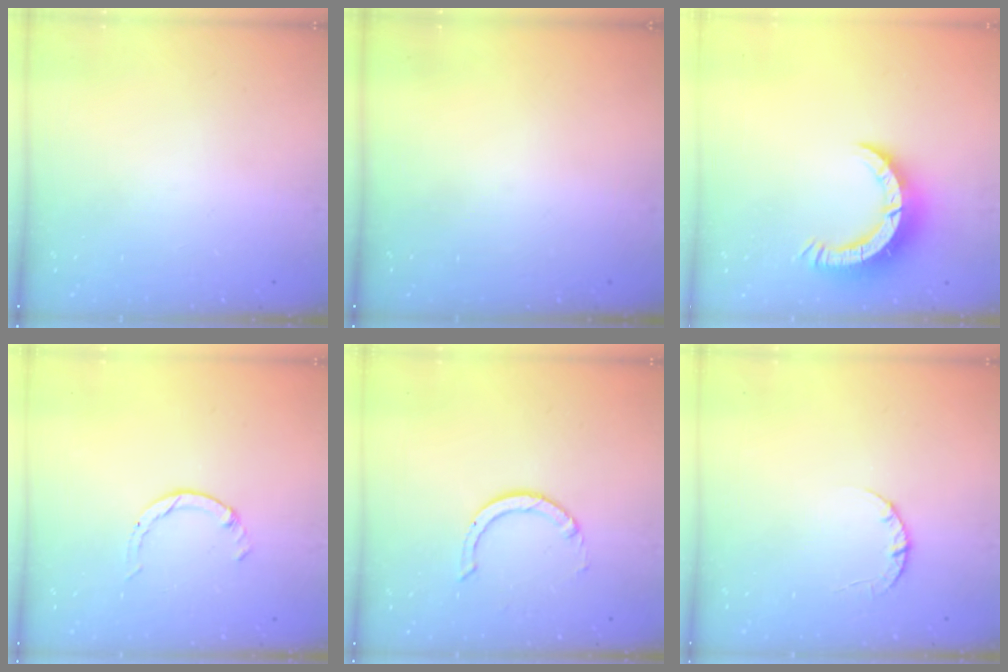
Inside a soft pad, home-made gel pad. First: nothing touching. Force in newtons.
{"total": 0.0}
{"total": 7.8, "press": 7.8, "slide": 0.8}
{"total": 0.5, "press": 0.5, "slide": 0.1}
{"total": 2.8, "press": 2.8, "slide": 0.2}
{"total": 3.4, "press": 3.4, "slide": 0.4}